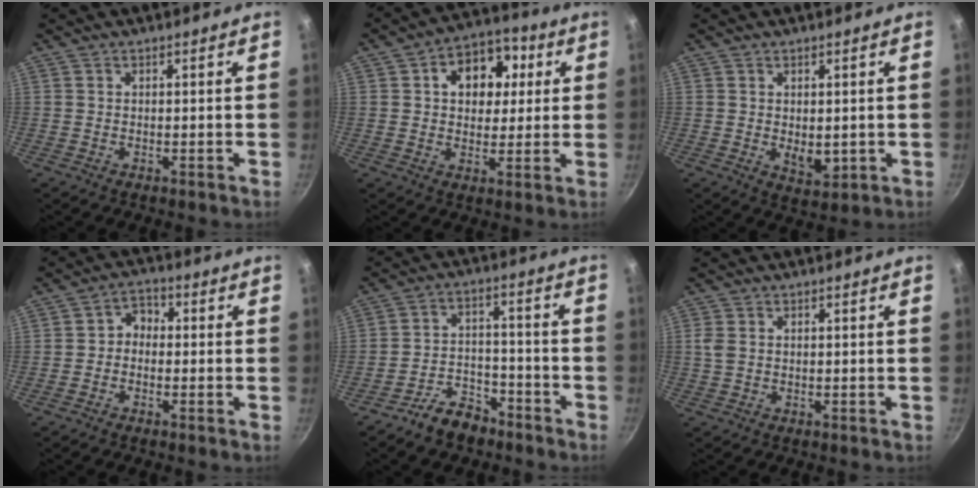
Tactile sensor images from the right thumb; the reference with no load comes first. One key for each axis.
{"total": 12.2, "fx": 3.2, "fy": 9.0, "fz": 7.6, "tx": -0.070, "ty": 0.009, "tz": 0.037}
{"total": 4.4, "fx": 0.0, "fy": 2.6, "fz": 3.5, "tx": -0.041, "ty": -0.013, "tz": 0.006}
{"total": 3.6, "fx": -0.7, "fy": 2.9, "fz": 2.0, "tx": -0.013, "ty": 0.019, "tz": -0.024}
{"total": 8.0, "fx": -6.0, "fy": 4.3, "fz": 3.0, "tx": -0.029, "ty": 0.061, "tz": -0.101}
{"total": 2.1, "fx": 0.3, "fy": 1.5, "fz": 1.4, "tx": -0.030, "ty": 0.002, "tz": 0.006}